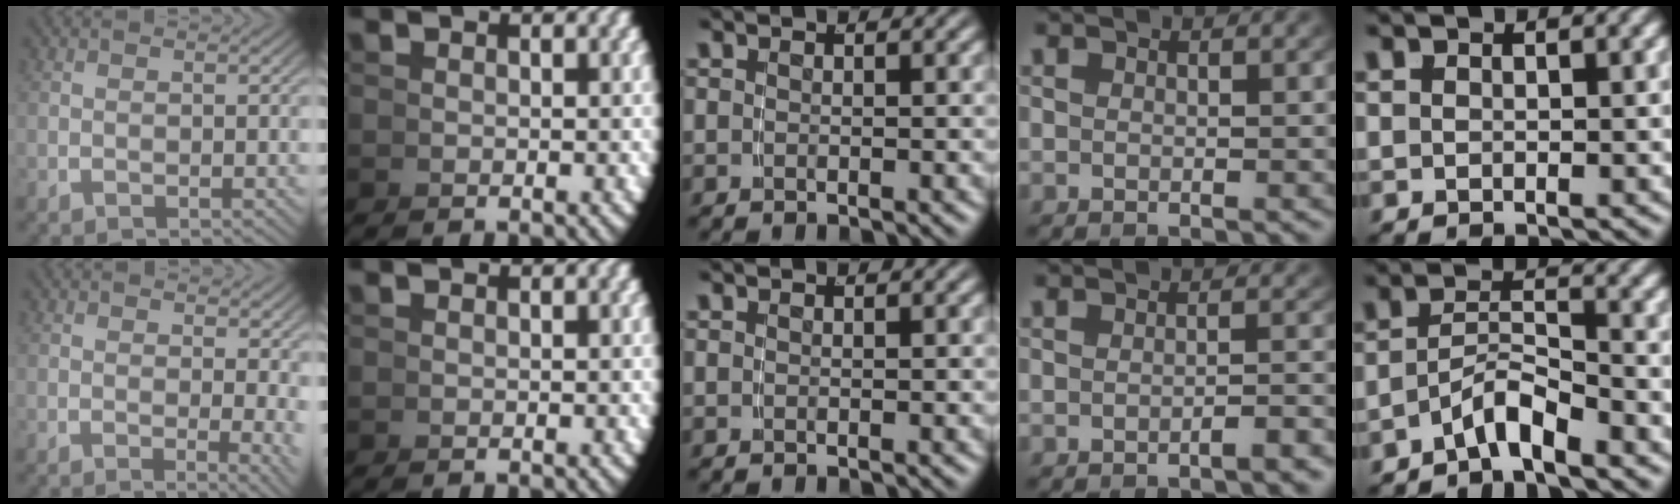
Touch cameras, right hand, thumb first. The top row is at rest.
{"thumb": {"total": 2.8, "force": [0.7, 1.1, 2.5], "torque": [-0.019, -0.011, 0.008]}, "ring": {"total": 1.3, "force": [-1.2, -0.1, 0.6], "torque": [-0.007, 0.001, -0.022]}, "little": {"total": 3.6, "force": [-2.7, 1.0, 2.2], "torque": [-0.031, -0.011, -0.043]}}